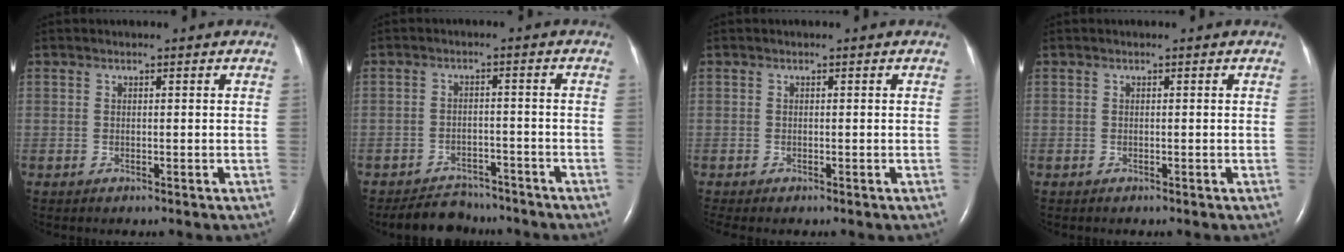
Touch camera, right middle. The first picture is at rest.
{"total": 6.1, "force": [-5.5, 2.4, 0.6], "torque": [-0.008, 0.001, -0.086]}
{"total": 1.1, "force": [-1.0, 0.0, 0.5], "torque": [-0.008, -0.002, -0.015]}
{"total": 0.0}